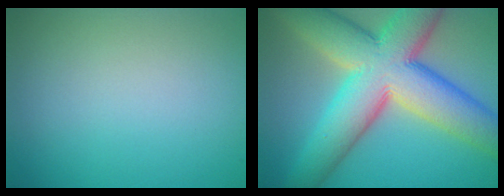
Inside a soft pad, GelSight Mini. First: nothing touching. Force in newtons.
{"total": 13.7, "press": 13.7, "slide": 0.6}